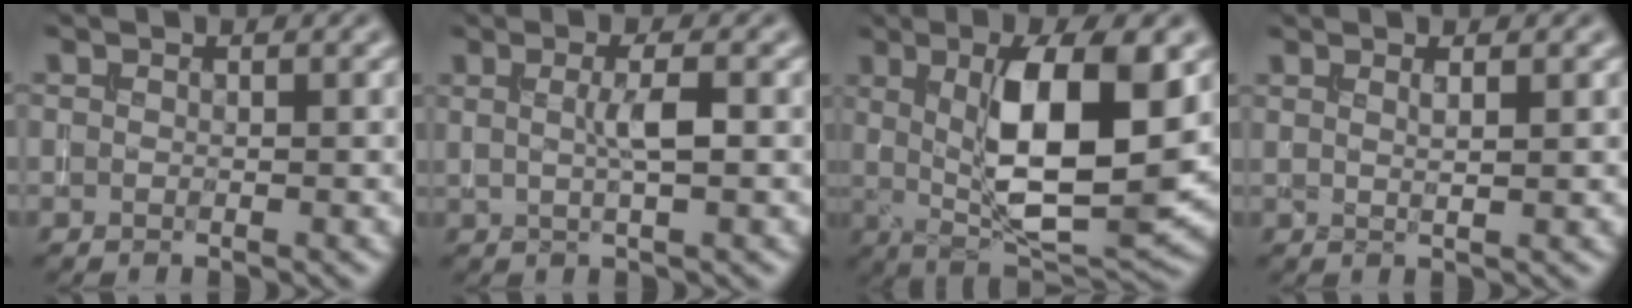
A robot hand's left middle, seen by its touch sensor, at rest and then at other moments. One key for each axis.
{"total": 2.4, "fx": 0.3, "fy": 0.4, "fz": 2.4, "tx": -0.040, "ty": 0.005, "tz": 0.004}
{"total": 10.7, "fx": 1.6, "fy": 3.7, "fz": 10.0, "tx": -0.160, "ty": -0.006, "tz": 0.033}
{"total": 1.8, "fx": 1.0, "fy": 0.6, "fz": 1.4, "tx": -0.008, "ty": 0.006, "tz": 0.003}